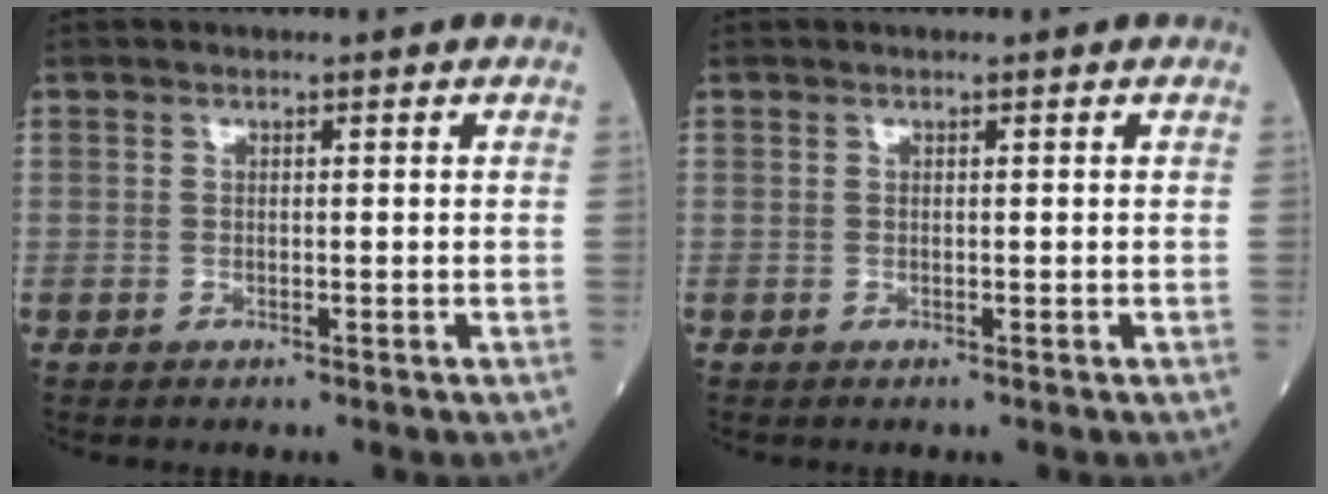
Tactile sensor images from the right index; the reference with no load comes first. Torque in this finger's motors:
{"motor_torque": [0.19, -0.20, -0.03, -0.01]}